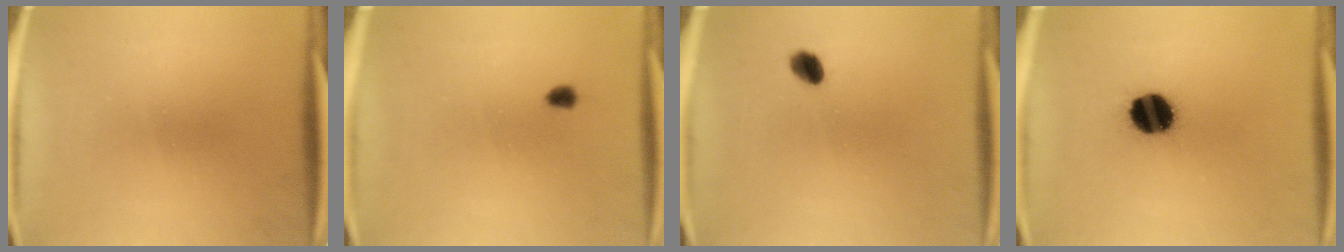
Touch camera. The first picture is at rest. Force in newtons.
{"total": 1.7}
{"total": 2.8}
{"total": 11.7}